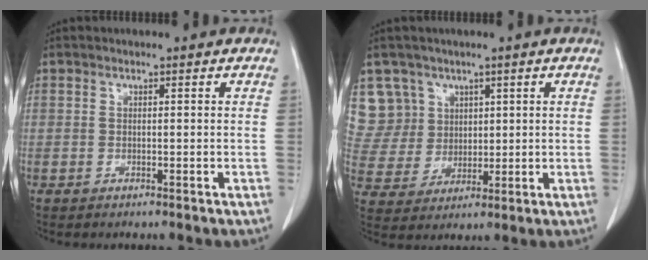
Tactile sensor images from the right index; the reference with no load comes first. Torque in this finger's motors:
{"motor_torque": [-0.40, 0.37, -0.19, -0.04]}